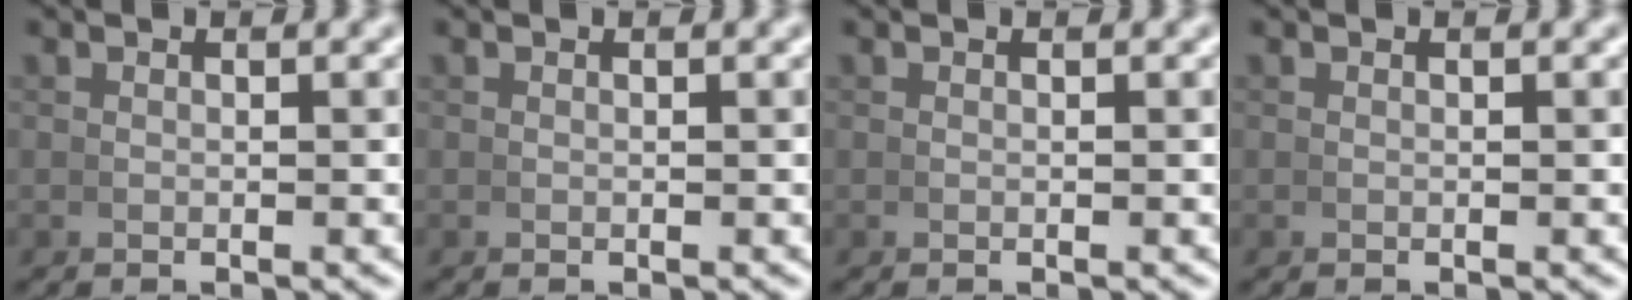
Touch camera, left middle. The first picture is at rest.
{"total": 0.0}
{"total": 0.0}
{"total": 0.0}